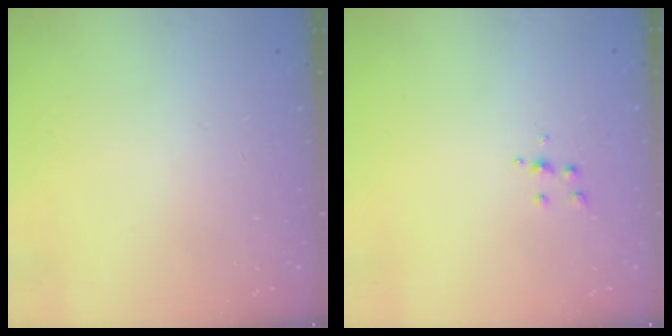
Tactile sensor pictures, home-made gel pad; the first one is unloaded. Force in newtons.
{"total": 5.0, "press": 4.9, "slide": 0.8}